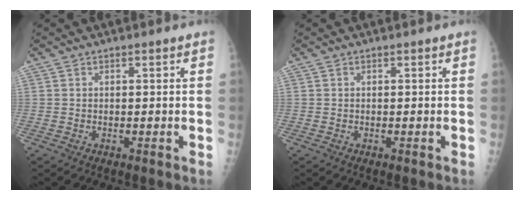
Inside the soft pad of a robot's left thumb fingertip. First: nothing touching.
{"total": 0.0}